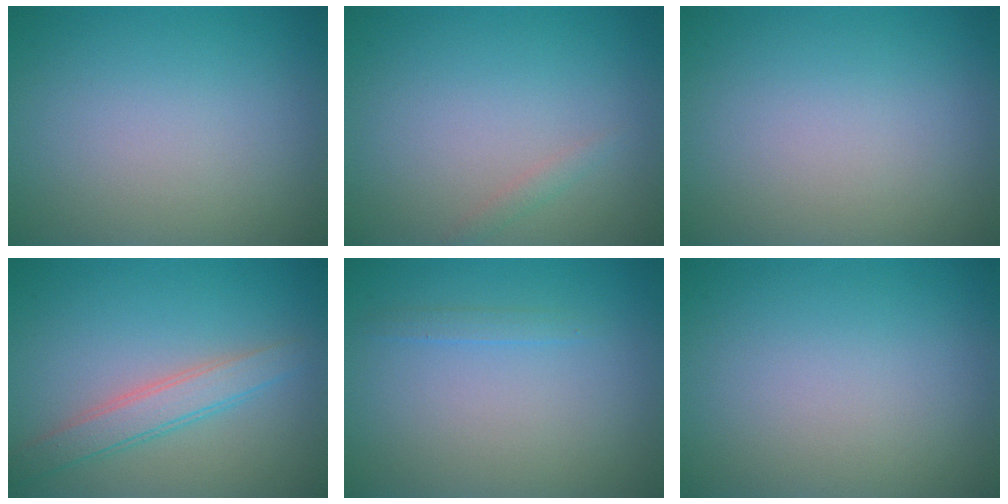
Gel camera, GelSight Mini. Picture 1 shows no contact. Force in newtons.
{"total": 0.7, "press": 0.7, "slide": 0.0}
{"total": 0.0}
{"total": 2.9, "press": 2.9, "slide": 0.1}
{"total": 0.9, "press": 0.9, "slide": 0.1}
{"total": 0.0}